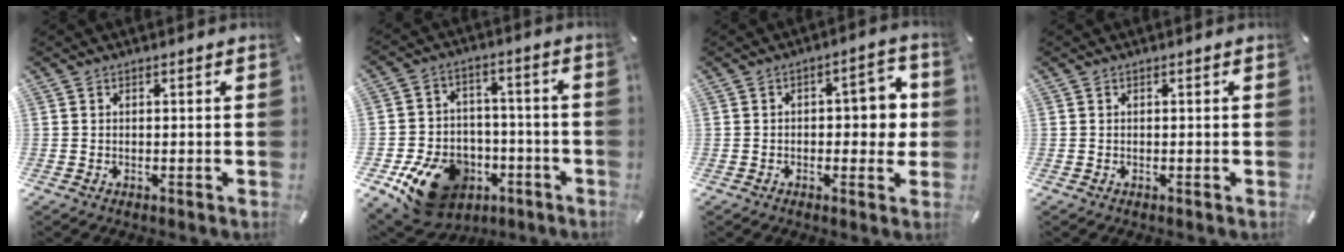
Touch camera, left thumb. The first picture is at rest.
{"total": 16.2, "force": [-8.0, 11.7, 7.9], "torque": [-0.125, 0.050, -0.123]}
{"total": 7.3, "force": [-0.1, 4.0, 6.2], "torque": [-0.064, 0.001, -0.012]}
{"total": 0.0}